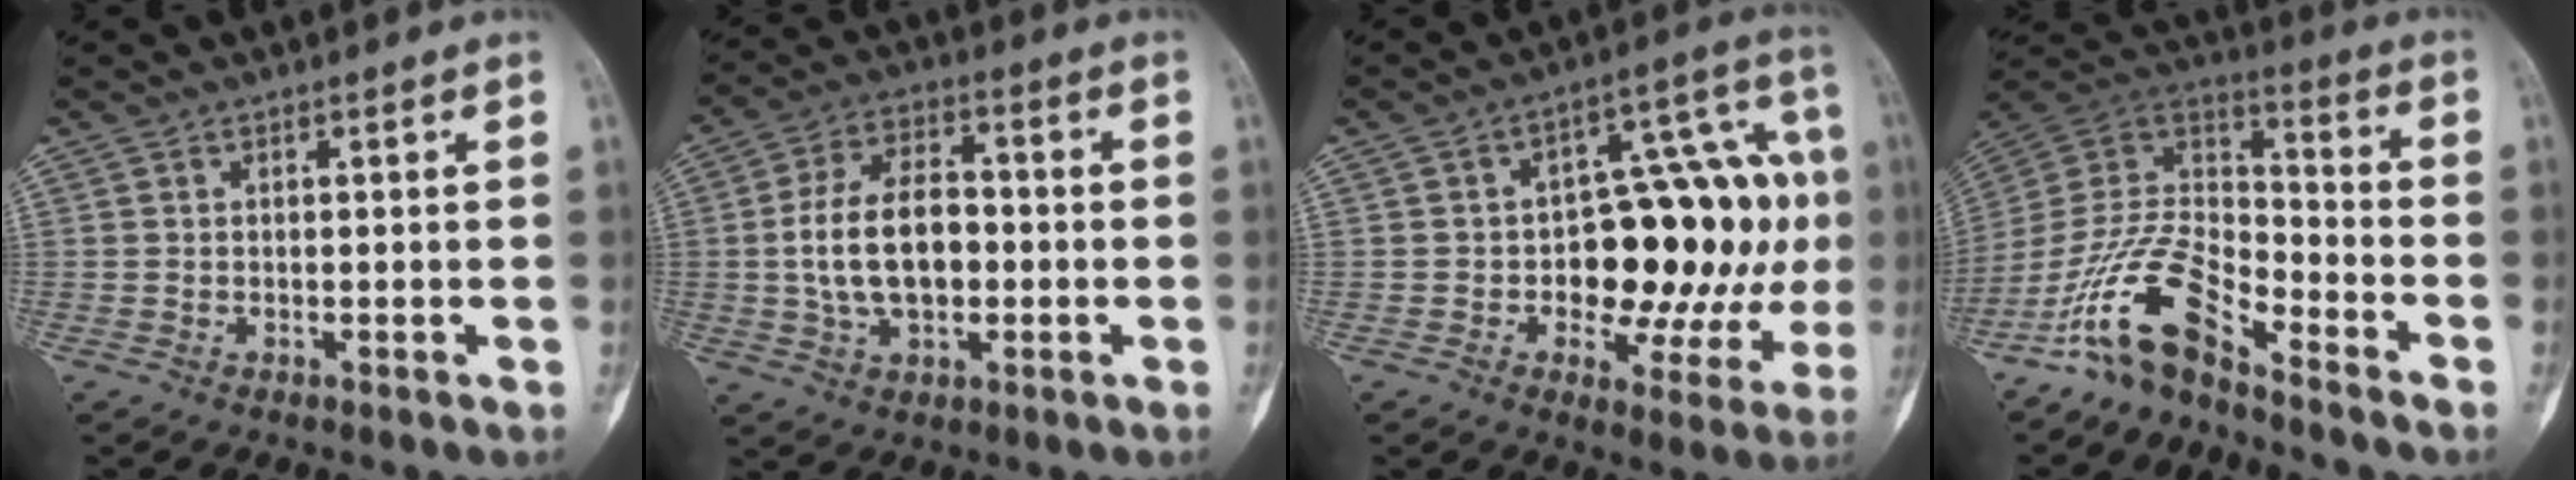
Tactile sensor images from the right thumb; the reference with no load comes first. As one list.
[{"total": 13.1, "force": [-0.8, 7.9, 10.5], "torque": [-0.179, 0.021, -0.014]}, {"total": 22.0, "force": [-0.9, 11.7, 18.7], "torque": [-0.209, 0.040, -0.005]}, {"total": 14.3, "force": [-10.4, 5.2, 8.3], "torque": [-0.148, 0.088, -0.207]}]